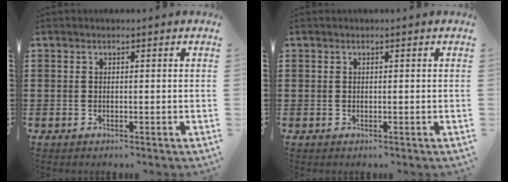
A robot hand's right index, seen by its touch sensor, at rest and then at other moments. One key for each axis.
{"total": 0.0}